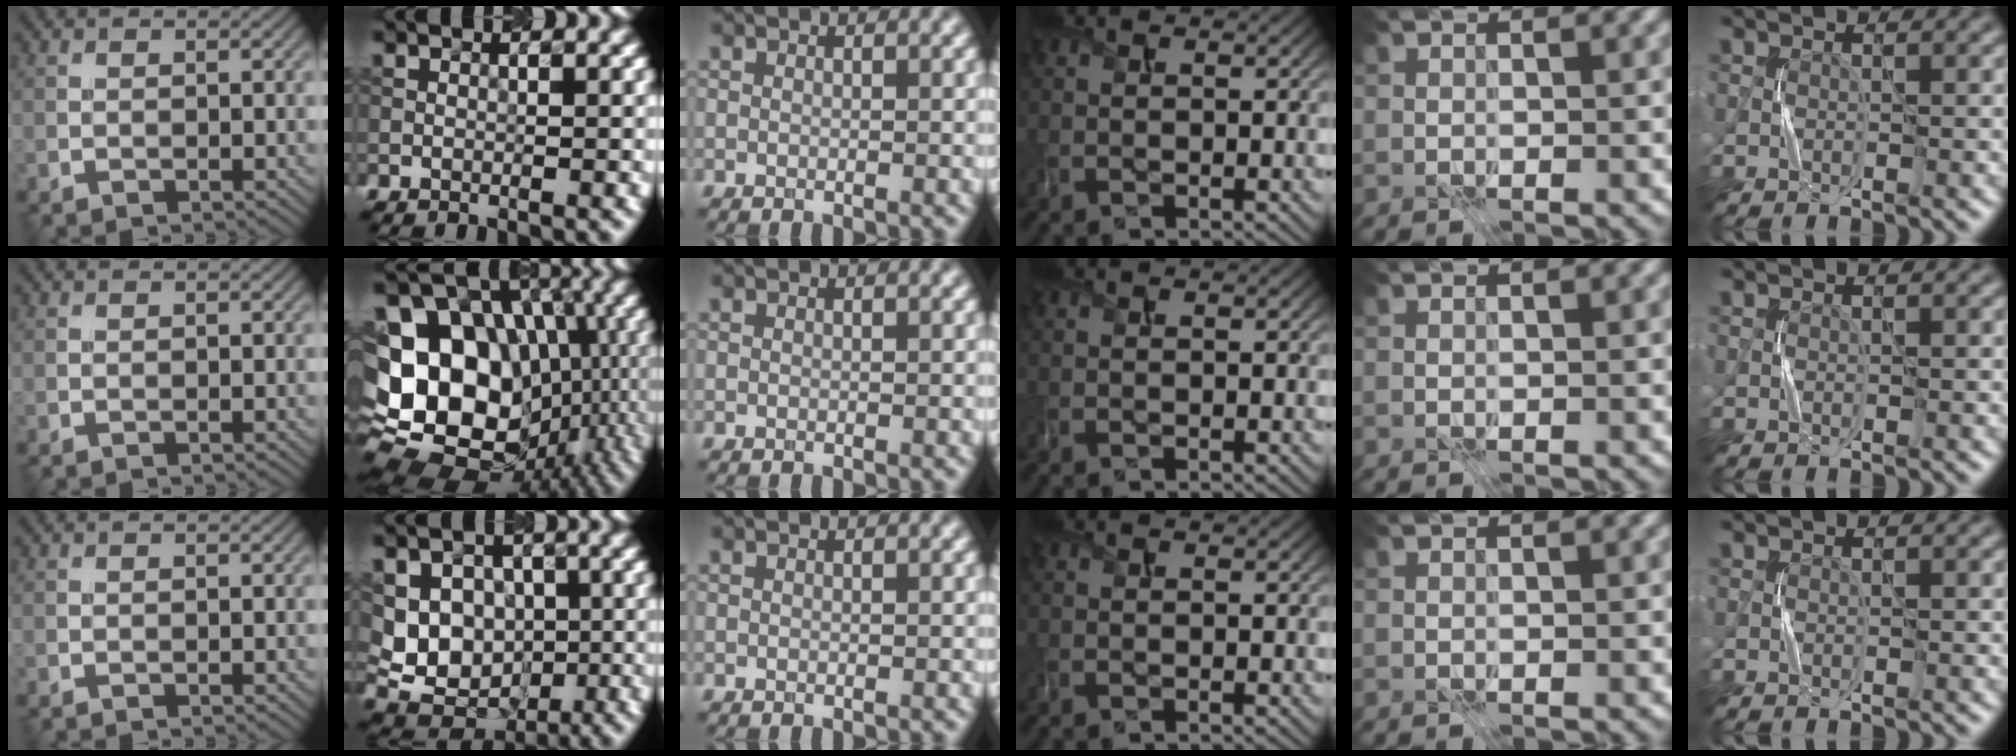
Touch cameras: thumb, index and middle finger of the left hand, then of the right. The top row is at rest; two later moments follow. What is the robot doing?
{"motion": "press", "object": "joystick"}